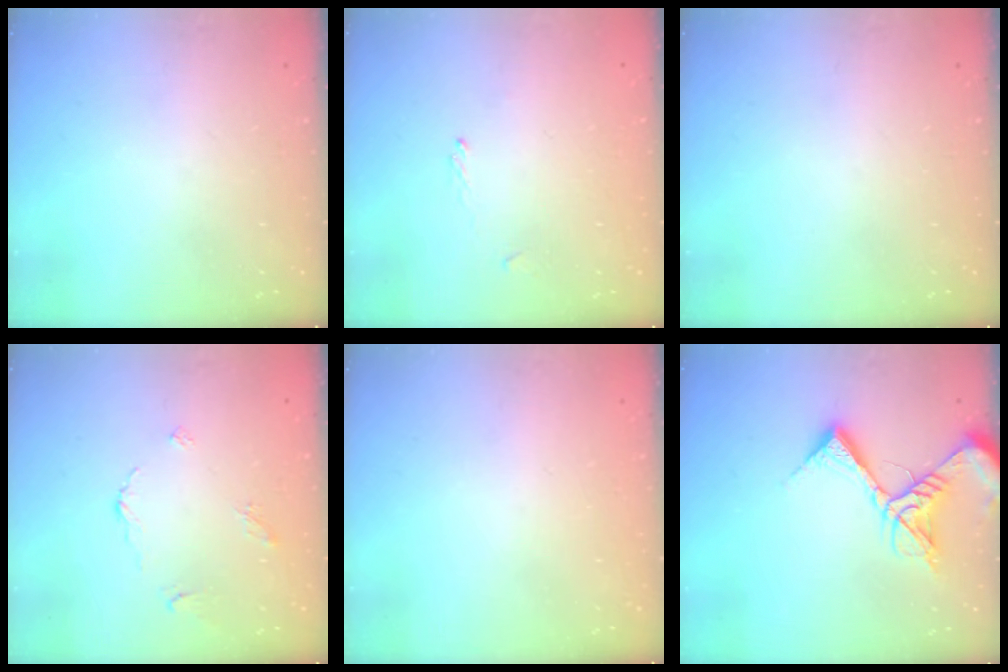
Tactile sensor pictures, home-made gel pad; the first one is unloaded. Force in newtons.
{"total": 1.1, "press": 1.0, "slide": 0.5}
{"total": 0.0}
{"total": 4.2, "press": 4.1, "slide": 0.7}
{"total": 2.0, "press": 2.0, "slide": 0.1}
{"total": 12.7, "press": 12.7, "slide": 1.3}